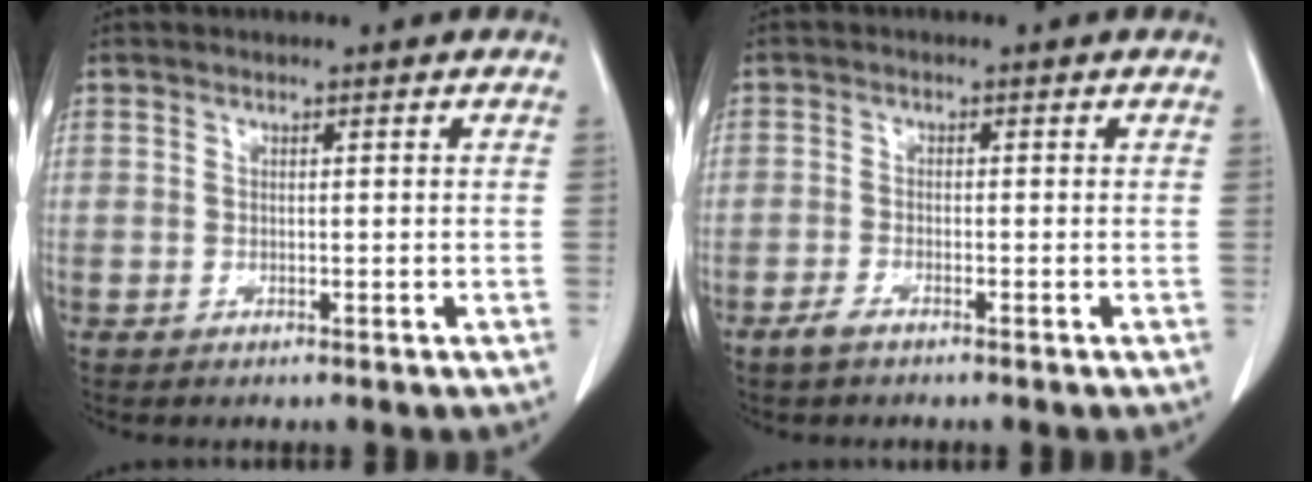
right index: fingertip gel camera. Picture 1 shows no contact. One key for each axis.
{"total": 1.9, "fx": -1.4, "fy": 0.5, "fz": 1.2, "tx": -0.027, "ty": -0.001, "tz": -0.027}